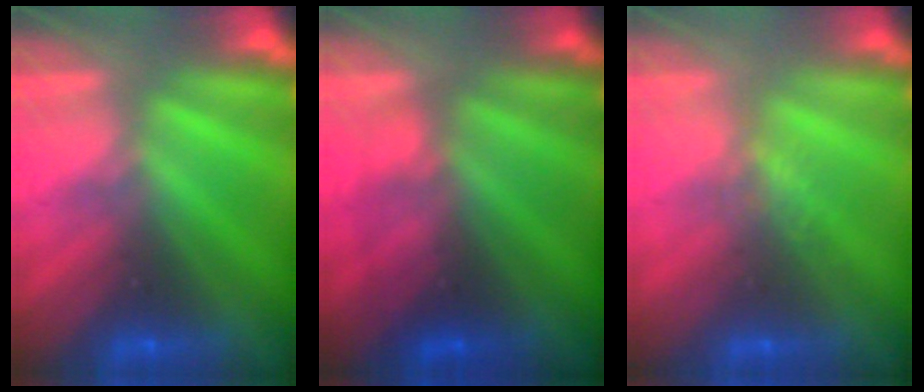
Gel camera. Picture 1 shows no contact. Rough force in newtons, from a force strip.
{"total": 3.6}
{"total": 1.2}